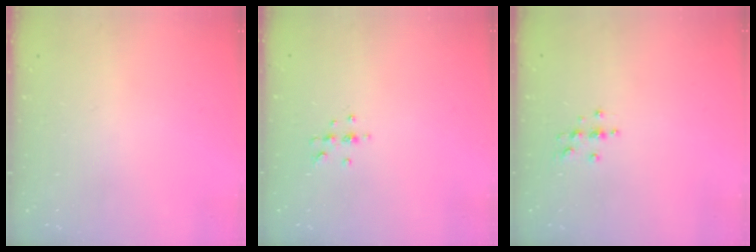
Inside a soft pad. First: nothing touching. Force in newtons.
{"total": 5.2, "press": 5.2, "slide": 0.6}
{"total": 3.5, "press": 3.4, "slide": 0.5}